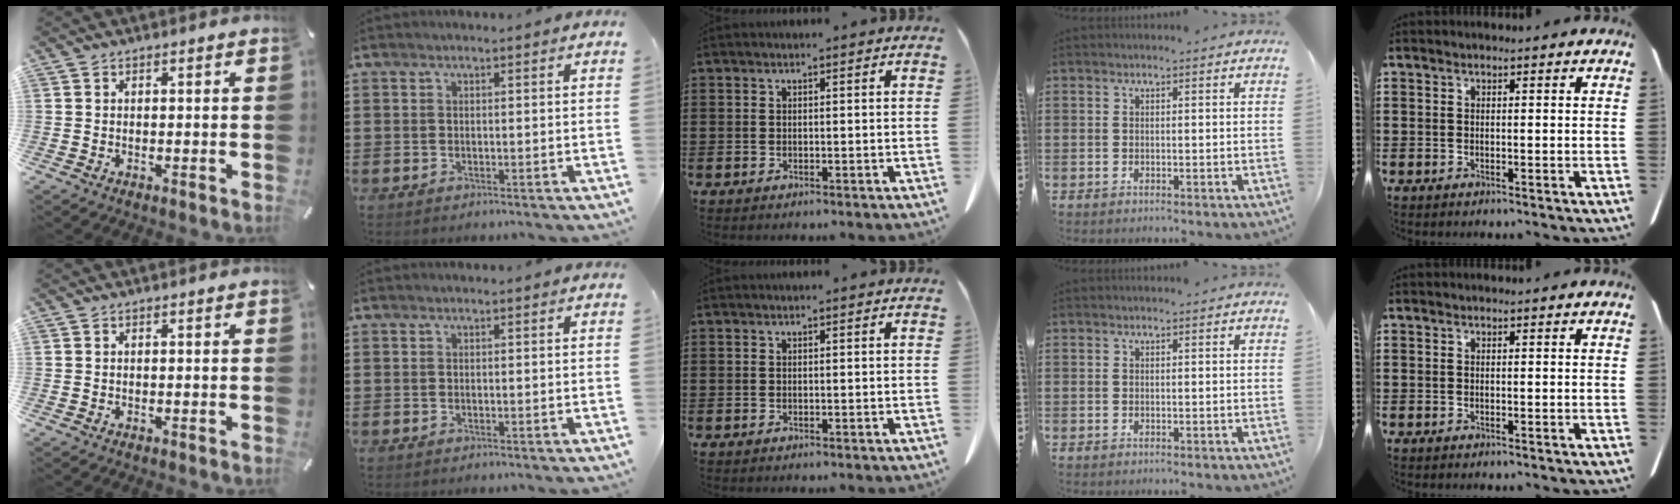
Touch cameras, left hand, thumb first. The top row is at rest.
{}